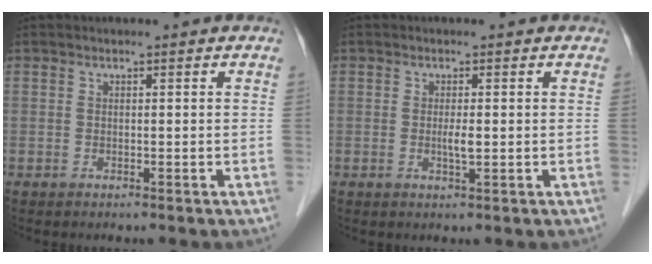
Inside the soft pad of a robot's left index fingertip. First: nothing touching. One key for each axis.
{"total": 1.6, "fx": -0.1, "fy": 0.2, "fz": 1.6, "tx": -0.032, "ty": -0.002, "tz": -0.002}